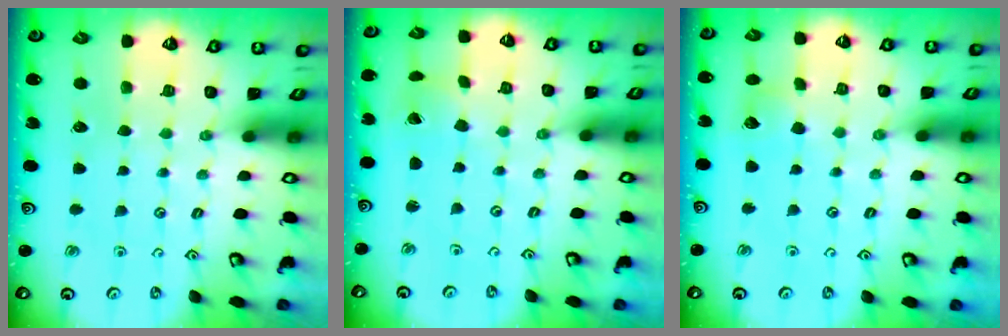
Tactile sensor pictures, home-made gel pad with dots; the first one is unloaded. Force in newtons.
{"total": 1.2, "press": 1.2, "slide": 0.2}
{"total": 7.1, "press": 7.1, "slide": 1.0}